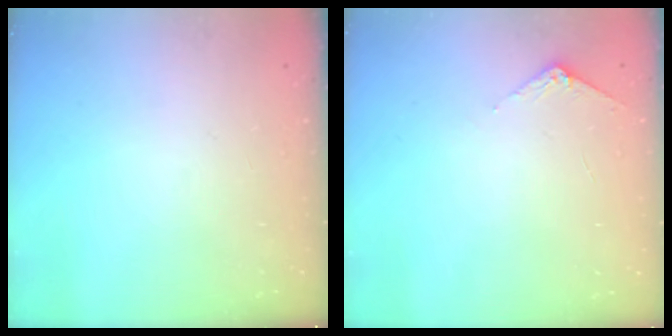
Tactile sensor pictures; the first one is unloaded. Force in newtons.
{"total": 3.5, "press": 3.5, "slide": 0.3}